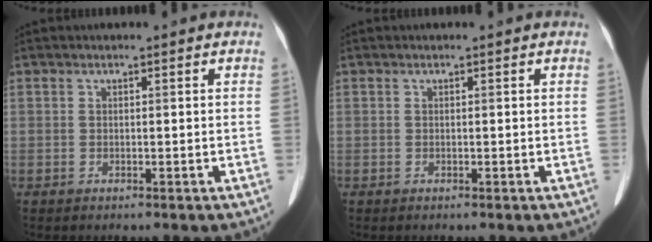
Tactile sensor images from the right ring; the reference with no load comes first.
{"total": 0.0}